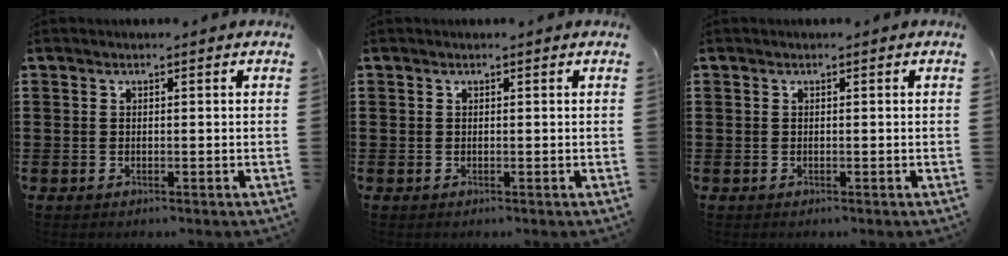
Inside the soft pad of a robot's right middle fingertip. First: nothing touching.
{"total": 0.0}
{"total": 0.0}